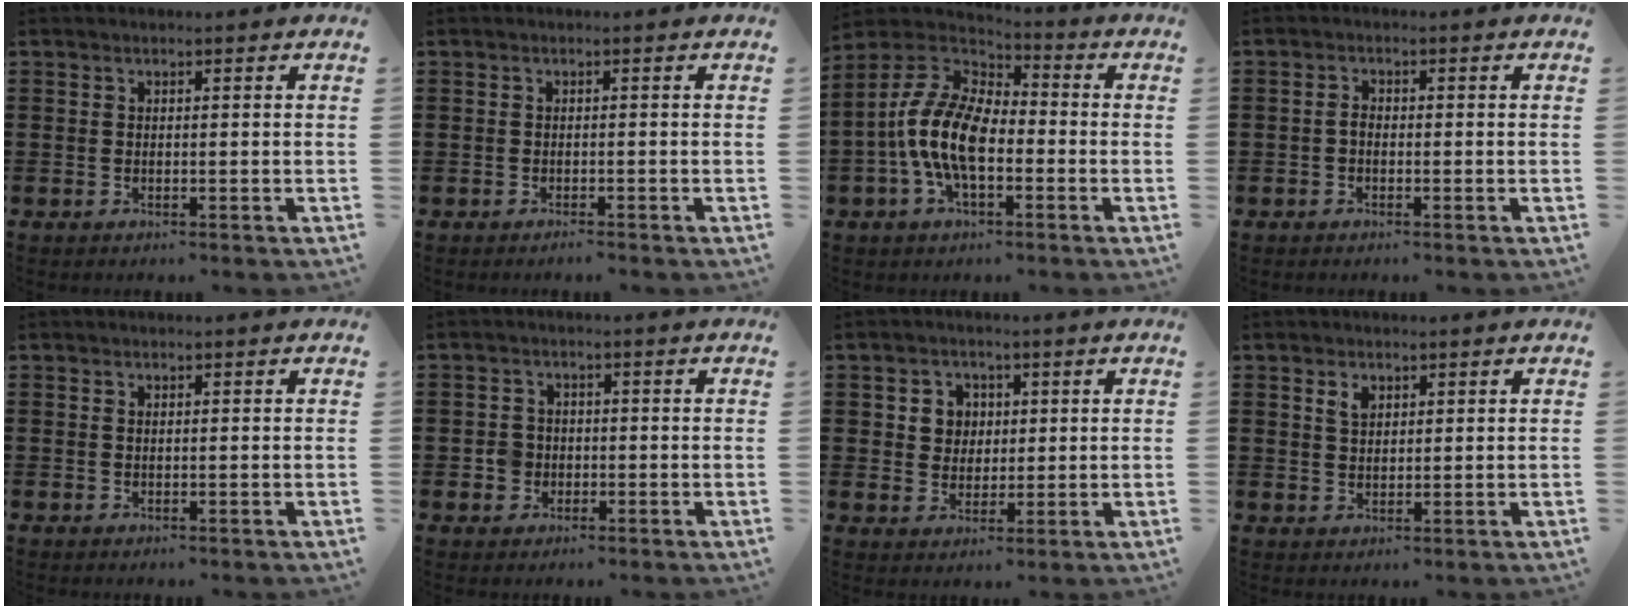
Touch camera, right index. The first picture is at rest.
{"total": 0.7, "force": [-0.7, 0.0, 0.1], "torque": [-0.004, -0.004, -0.015]}
{"total": 12.0, "force": [-2.8, 5.8, 10.2], "torque": [-0.253, -0.005, -0.061]}
{"total": 1.3, "force": [-0.5, 0.8, 1.0], "torque": [-0.020, 0.001, -0.010]}
{"total": 0.0}
{"total": 2.8, "force": [-0.7, 2.5, 1.0], "torque": [-0.027, 0.006, -0.015]}
{"total": 4.0, "force": [1.0, 3.7, 1.0], "torque": [-0.037, 0.013, 0.015]}
{"total": 2.2, "force": [1.3, 1.3, 1.2], "torque": [-0.027, 0.004, 0.025]}